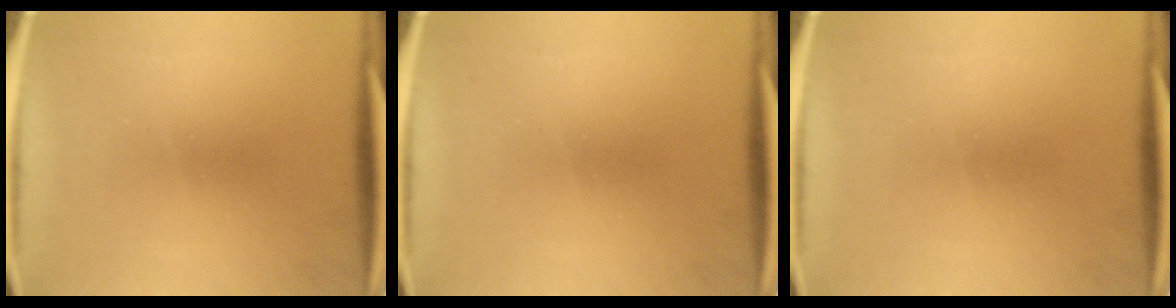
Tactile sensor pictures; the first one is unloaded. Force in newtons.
{"total": 0.0}
{"total": 0.0}